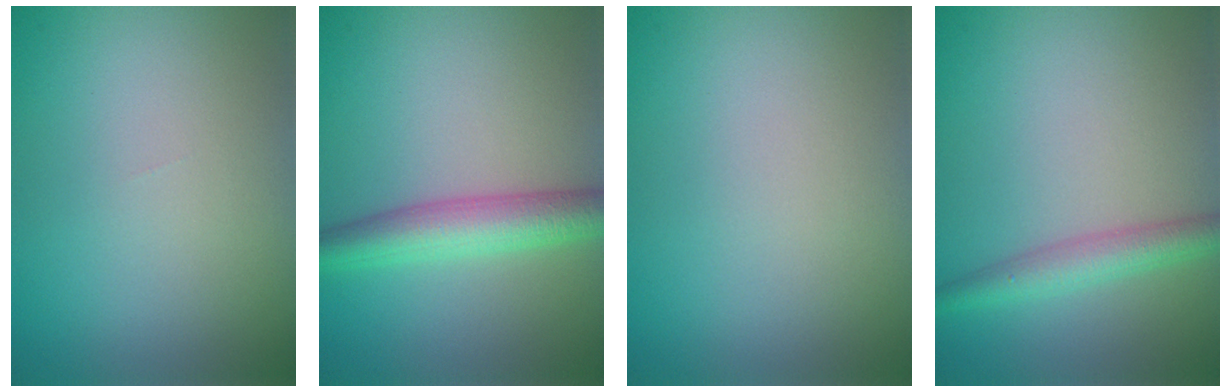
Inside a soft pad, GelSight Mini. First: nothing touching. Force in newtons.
{"total": 4.6, "press": 4.6, "slide": 0.1}
{"total": 0.0}
{"total": 3.0, "press": 3.0, "slide": 0.1}